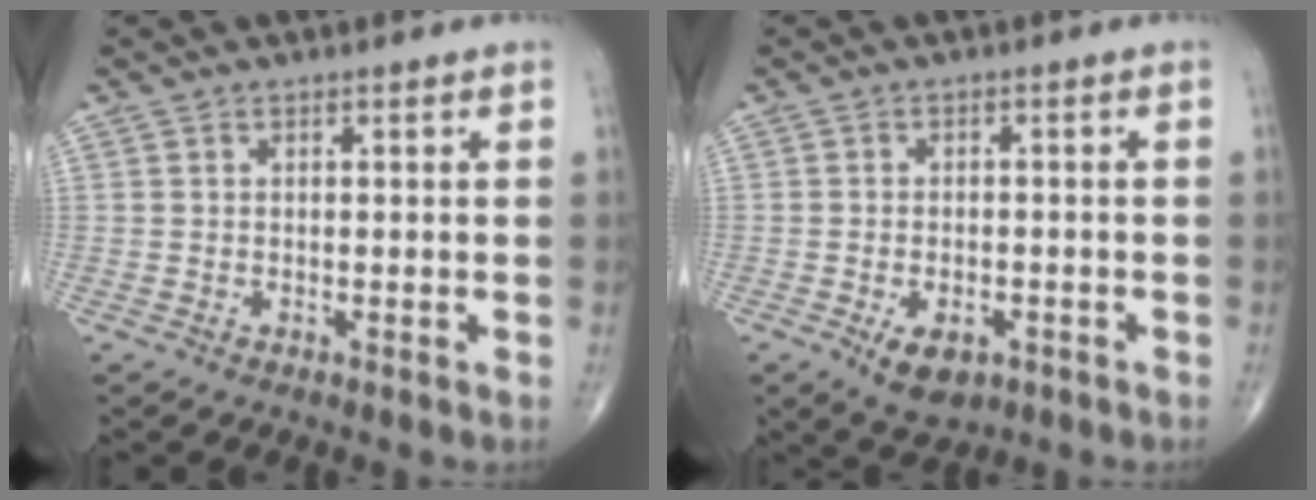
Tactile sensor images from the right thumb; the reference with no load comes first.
{"total": 5.9, "force": [-2.6, 3.4, 4.0], "torque": [-0.057, 0.006, -0.033]}